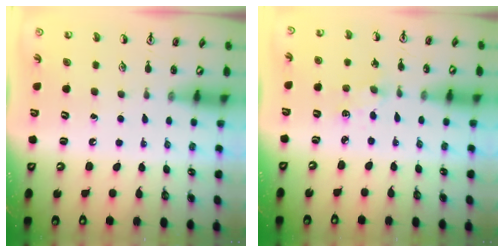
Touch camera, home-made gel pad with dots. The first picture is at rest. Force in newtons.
{"total": 3.0, "press": 3.0, "slide": 0.4}